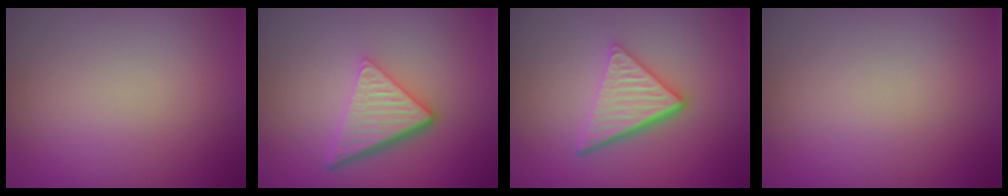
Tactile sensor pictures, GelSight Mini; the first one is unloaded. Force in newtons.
{"total": 5.1, "press": 3.6, "slide": 3.7}
{"total": 4.9, "press": 3.4, "slide": 3.6}
{"total": 0.0}